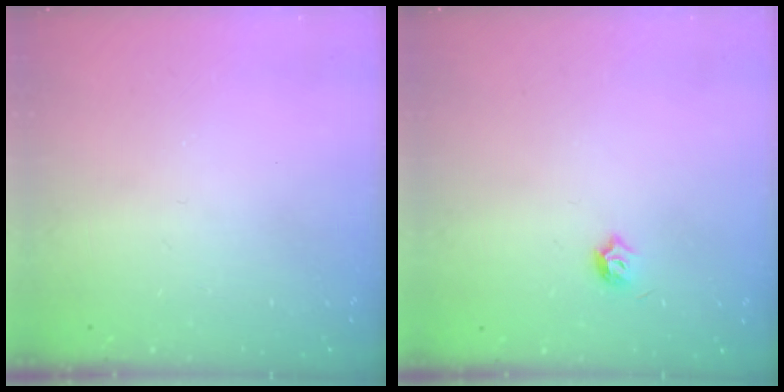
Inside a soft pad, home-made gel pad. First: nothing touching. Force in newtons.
{"total": 3.7, "press": 3.6, "slide": 0.9}